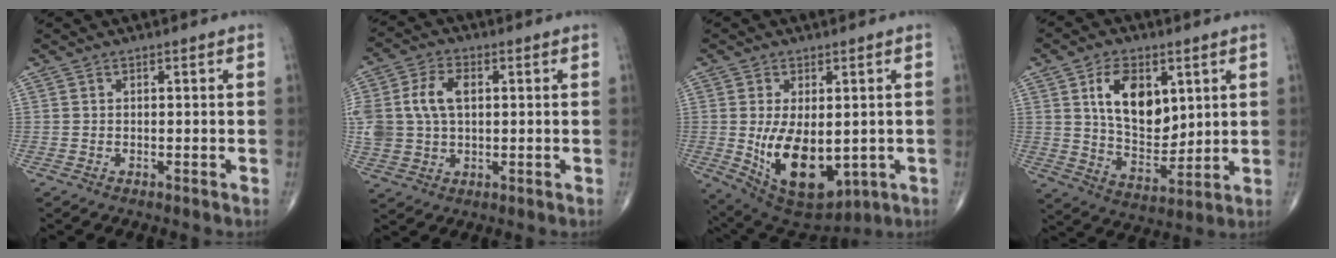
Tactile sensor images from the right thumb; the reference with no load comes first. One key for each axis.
{"total": 11.1, "fx": 1.9, "fy": 7.5, "fz": 7.9, "tx": -0.165, "ty": 0.008, "tz": 0.040}
{"total": 14.7, "fx": -1.7, "fy": 8.1, "fz": 12.1, "tx": -0.190, "ty": -0.018, "tz": 0.003}
{"total": 13.4, "fx": 4.4, "fy": 8.1, "fz": 9.7, "tx": -0.130, "ty": -0.029, "tz": 0.087}